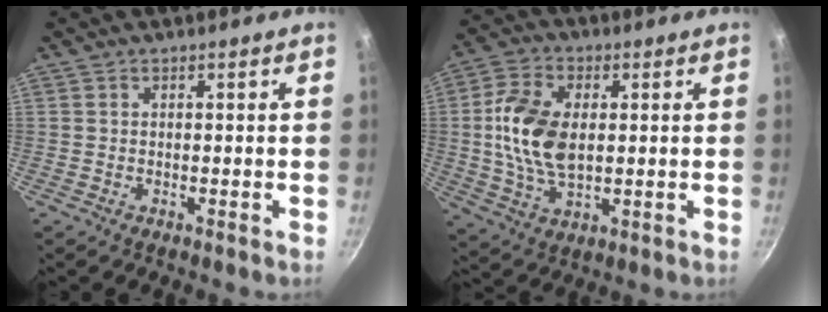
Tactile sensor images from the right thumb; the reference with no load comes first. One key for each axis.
{"total": 12.8, "fx": 0.8, "fy": 7.4, "fz": 10.3, "tx": -0.192, "ty": 0.005, "tz": 0.012}